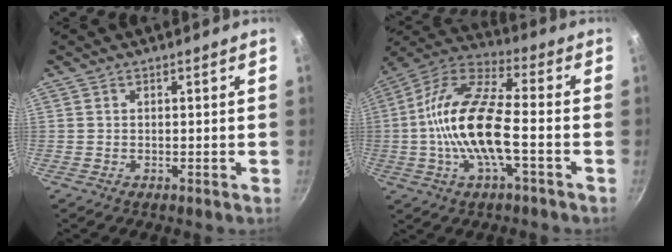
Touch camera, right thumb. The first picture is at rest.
{"total": 17.3, "force": [-2.8, 6.5, 15.8], "torque": [-0.302, 0.039, -0.070]}